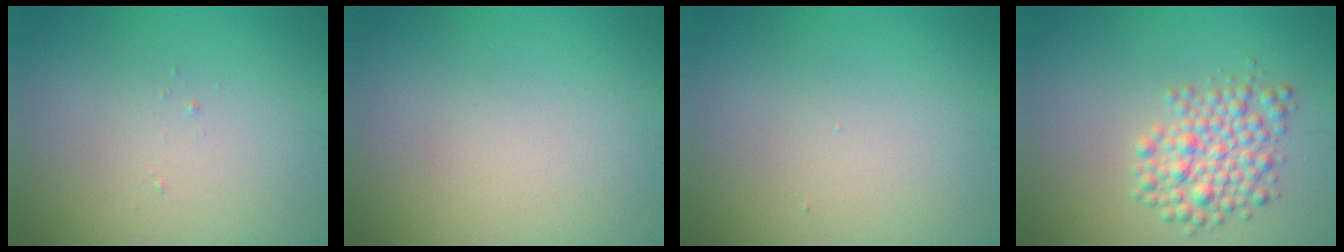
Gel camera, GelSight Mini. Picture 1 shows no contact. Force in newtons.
{"total": 0.0}
{"total": 0.0}
{"total": 4.0, "press": 4.0, "slide": 0.1}